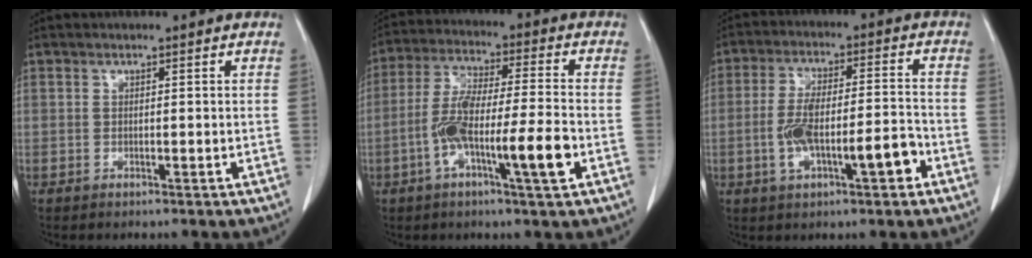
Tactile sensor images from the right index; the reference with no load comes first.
{"total": 12.1, "force": [-3.8, 0.9, 11.4], "torque": [-0.213, 0.002, -0.070]}
{"total": 10.2, "force": [-3.4, 2.6, 9.2], "torque": [-0.169, 0.021, -0.049]}